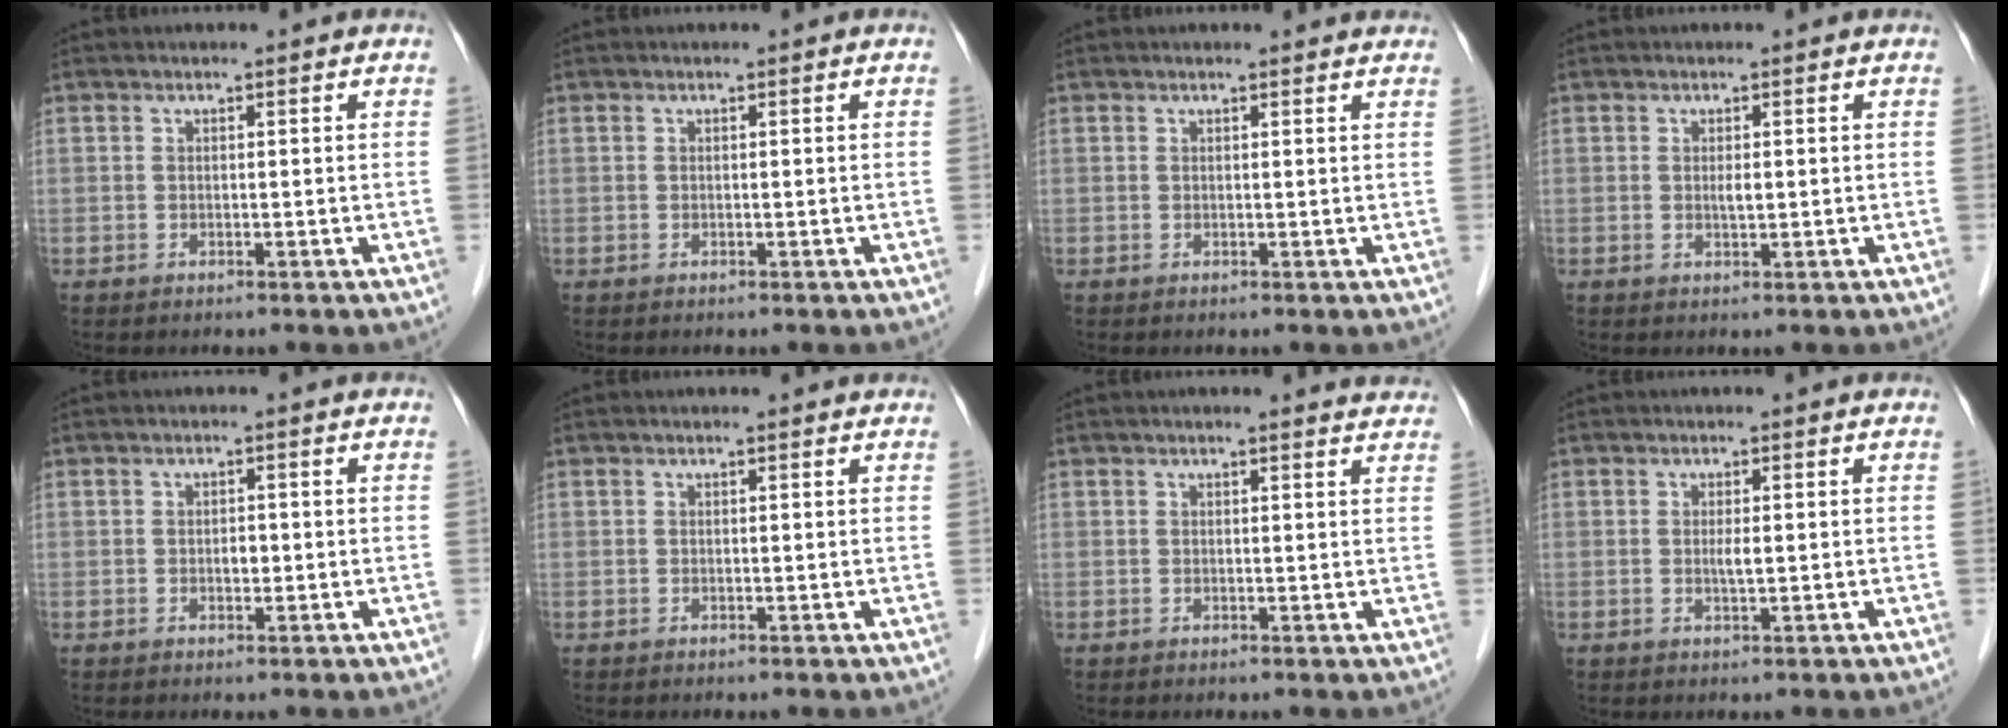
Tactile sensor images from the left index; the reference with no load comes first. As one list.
[{"total": 0.0}, {"total": 2.7, "force": [2.6, 0.4, 0.5], "torque": [-0.012, 0.005, 0.019]}, {"total": 1.1, "force": [0.2, 0.3, 1.1], "torque": [-0.020, -0.001, 0.003]}, {"total": 1.3, "force": [-0.2, 0.8, 1.0], "torque": [-0.017, 0.002, -0.002]}, {"total": 1.5, "force": [1.4, 0.2, 0.4], "torque": [-0.015, 0.008, 0.011]}, {"total": 5.0, "force": [4.7, 0.5, 1.5], "torque": [-0.014, 0.004, 0.034]}, {"total": 1.4, "force": [0.1, 0.2, 1.4], "torque": [-0.030, -0.001, 0.002]}]